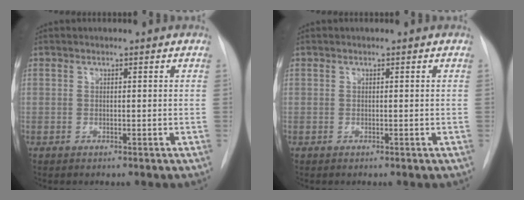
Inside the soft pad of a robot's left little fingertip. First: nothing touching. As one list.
[{"total": 0.0}]